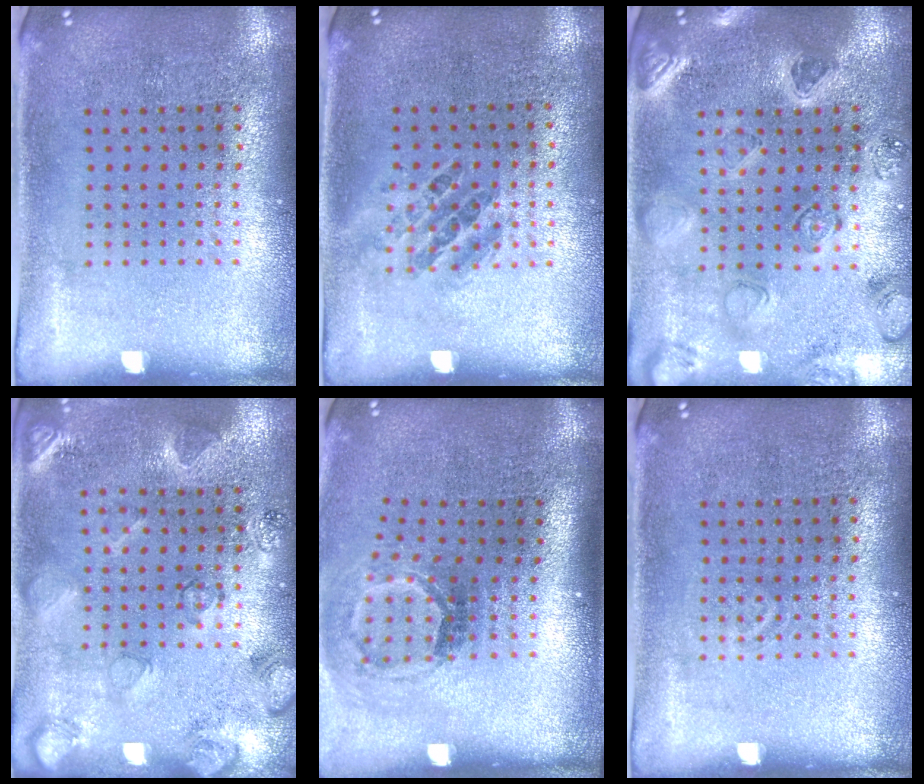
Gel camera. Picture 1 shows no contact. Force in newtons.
{"total": 0.9, "press": 0.7, "slide": 0.4}
{"total": 1.4, "press": 1.4, "slide": 0.2}
{"total": 2.1, "press": 2.0, "slide": 0.8}
{"total": 1.8, "press": 1.1, "slide": 1.4}
{"total": 0.6, "press": 0.5, "slide": 0.3}